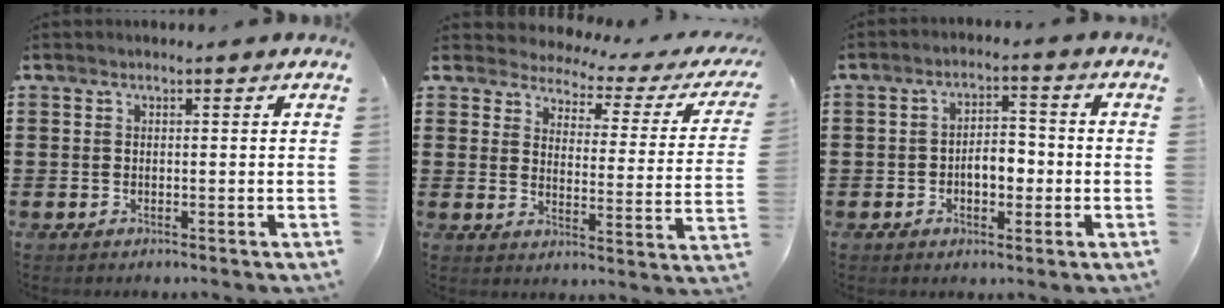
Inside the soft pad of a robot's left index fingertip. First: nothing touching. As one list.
[{"total": 2.6, "force": [2.5, 0.6, 0.3], "torque": [-0.029, -0.023, 0.034]}, {"total": 4.7, "force": [-1.0, 2.5, 3.9], "torque": [-0.063, 0.006, -0.023]}]